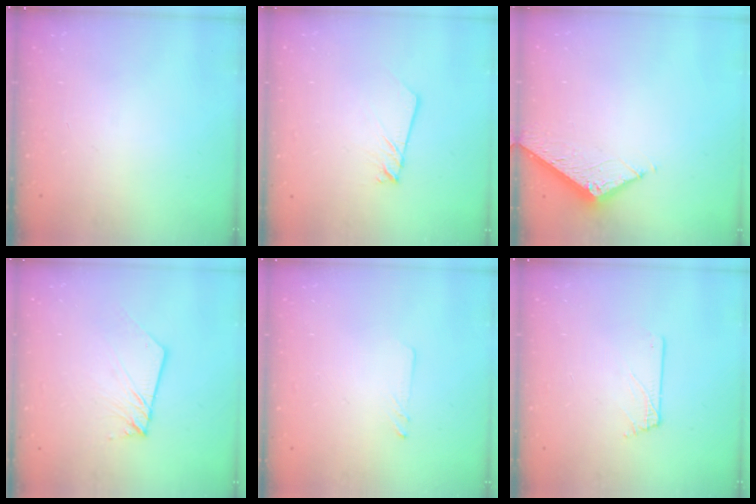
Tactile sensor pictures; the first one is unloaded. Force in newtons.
{"total": 2.5, "press": 2.5, "slide": 0.2}
{"total": 5.5, "press": 5.5, "slide": 0.3}
{"total": 5.5, "press": 5.4, "slide": 0.8}
{"total": 1.8, "press": 1.7, "slide": 0.0}
{"total": 0.9, "press": 0.9, "slide": 0.0}